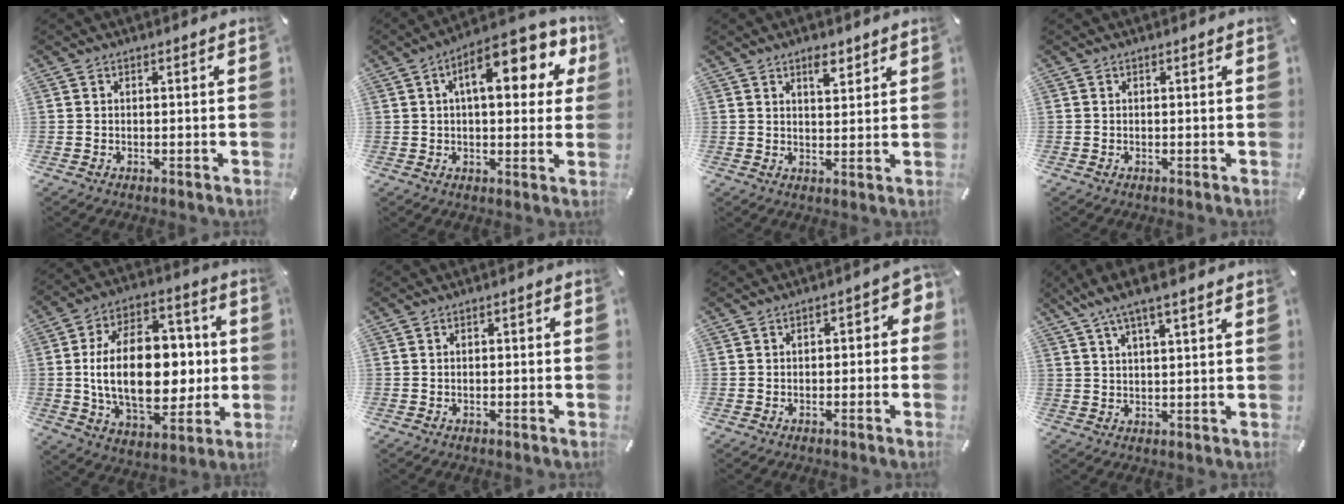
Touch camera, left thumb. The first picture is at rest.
{"total": 15.0, "force": [5.8, 6.5, 12.2], "torque": [-0.174, -0.014, 0.090]}
{"total": 4.7, "force": [3.3, 2.2, 2.5], "torque": [-0.023, -0.017, 0.055]}
{"total": 0.0}
{"total": 23.8, "force": [0.0, 15.0, 18.5], "torque": [-0.337, -0.002, 0.004]}
{"total": 0.9, "force": [-0.3, 0.5, 0.7], "torque": [-0.012, 0.002, -0.007]}
{"total": 3.4, "force": [-0.9, 2.1, 2.5], "torque": [-0.030, 0.008, -0.022]}
{"total": 6.1, "force": [4.4, 0.9, 4.1], "torque": [-0.089, -0.011, 0.079]}